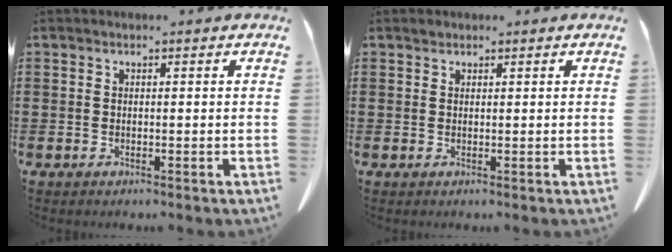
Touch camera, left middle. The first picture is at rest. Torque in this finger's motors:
{"motor_torque": [-0.05, 0.08, 0.01, 0.00]}